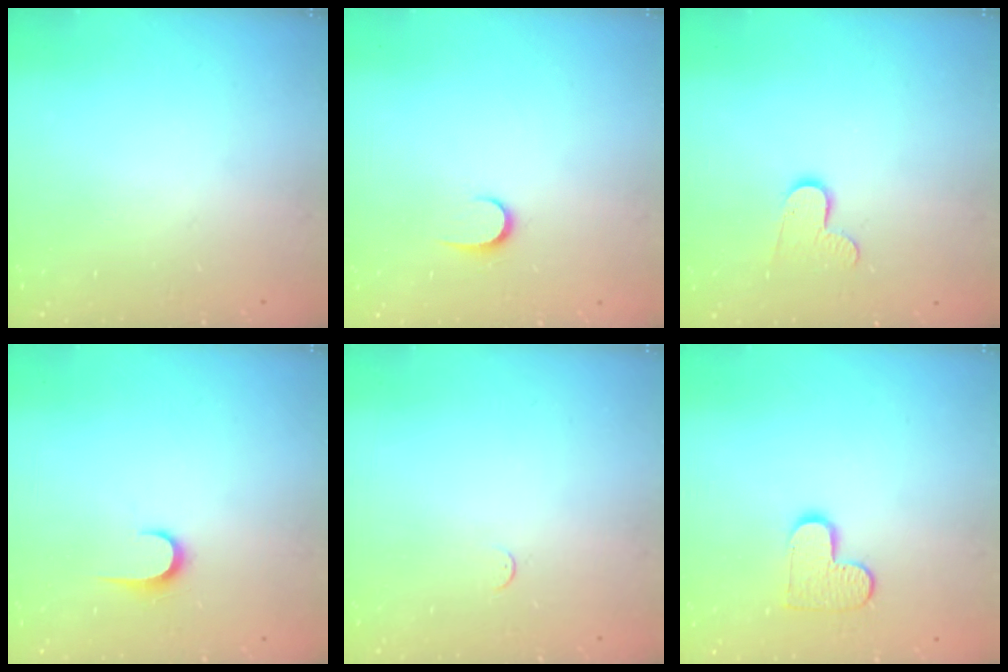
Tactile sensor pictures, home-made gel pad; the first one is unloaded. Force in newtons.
{"total": 5.4, "press": 5.4, "slide": 0.6}
{"total": 7.4, "press": 7.4, "slide": 0.3}
{"total": 6.1, "press": 6.1, "slide": 0.6}
{"total": 2.7, "press": 2.7, "slide": 0.4}
{"total": 8.9, "press": 8.9, "slide": 0.4}